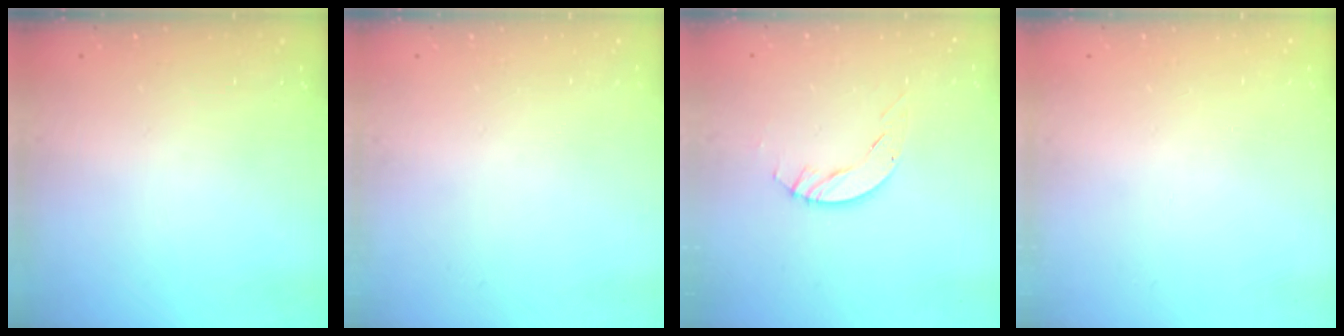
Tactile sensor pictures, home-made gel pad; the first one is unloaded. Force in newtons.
{"total": 0.0}
{"total": 4.9, "press": 4.9, "slide": 0.5}
{"total": 0.0}